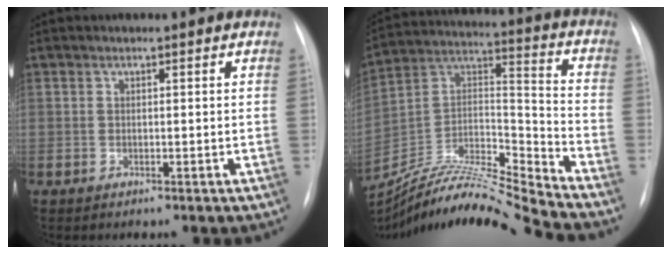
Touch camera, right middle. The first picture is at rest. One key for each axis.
{"total": 19.6, "fx": -18.6, "fy": -1.7, "fz": 6.1, "tx": -0.113, "ty": 0.024, "tz": -0.328}